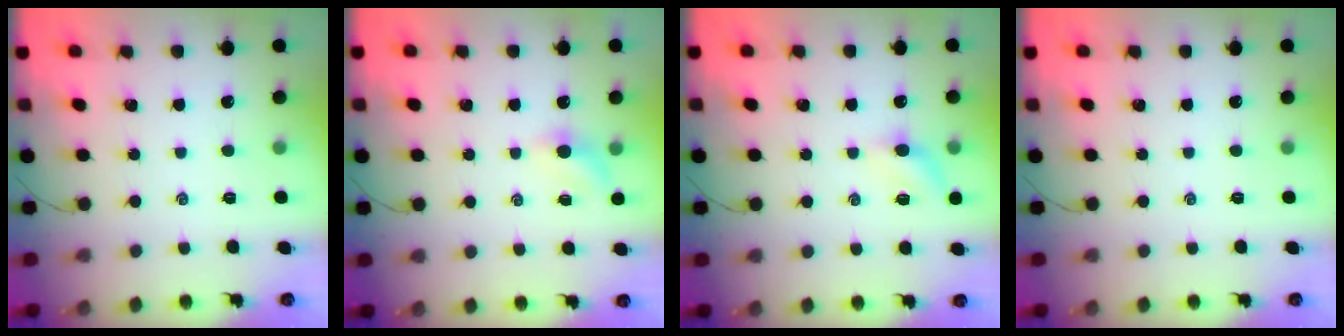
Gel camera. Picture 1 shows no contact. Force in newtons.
{"total": 4.6, "press": 4.4, "slide": 1.2}
{"total": 5.5, "press": 5.3, "slide": 1.4}
{"total": 0.0}